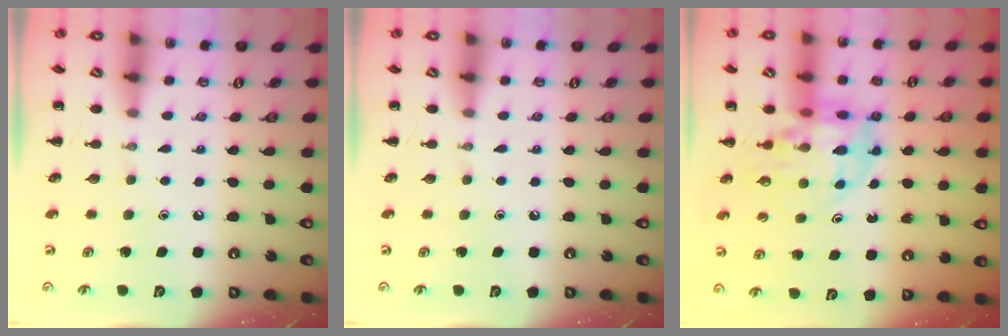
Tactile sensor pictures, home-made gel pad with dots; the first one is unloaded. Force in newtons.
{"total": 0.0}
{"total": 10.6, "press": 10.0, "slide": 3.6}